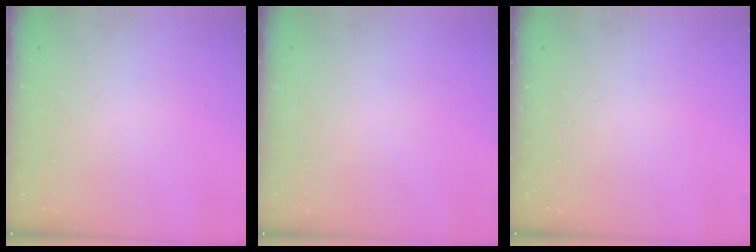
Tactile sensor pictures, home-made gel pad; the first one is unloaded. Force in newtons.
{"total": 0.0}
{"total": 0.0}